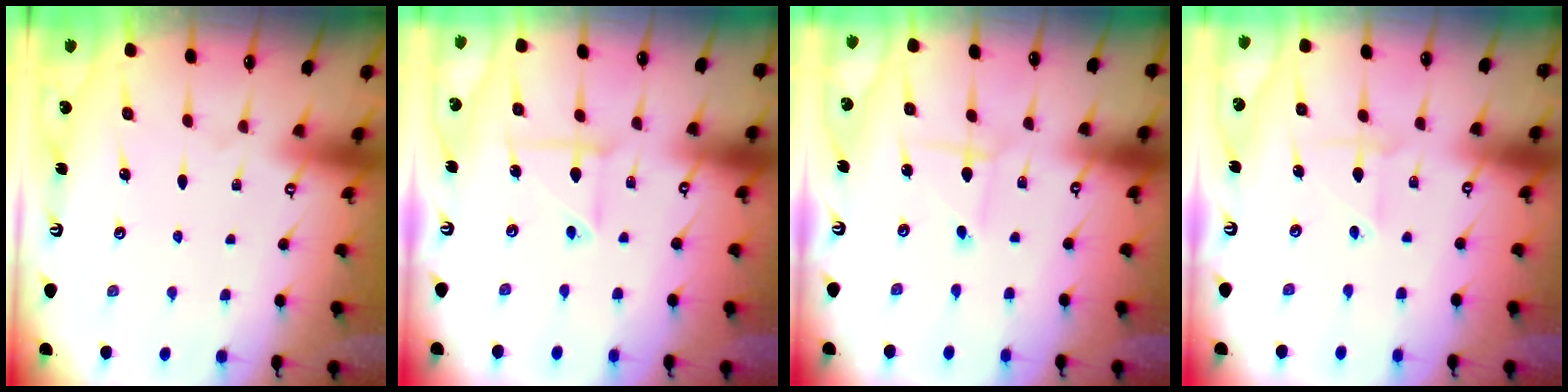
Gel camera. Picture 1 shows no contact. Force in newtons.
{"total": 5.1, "press": 5.0, "slide": 1.3}
{"total": 1.0, "press": 1.0, "slide": 0.1}
{"total": 2.7, "press": 2.6, "slide": 0.3}